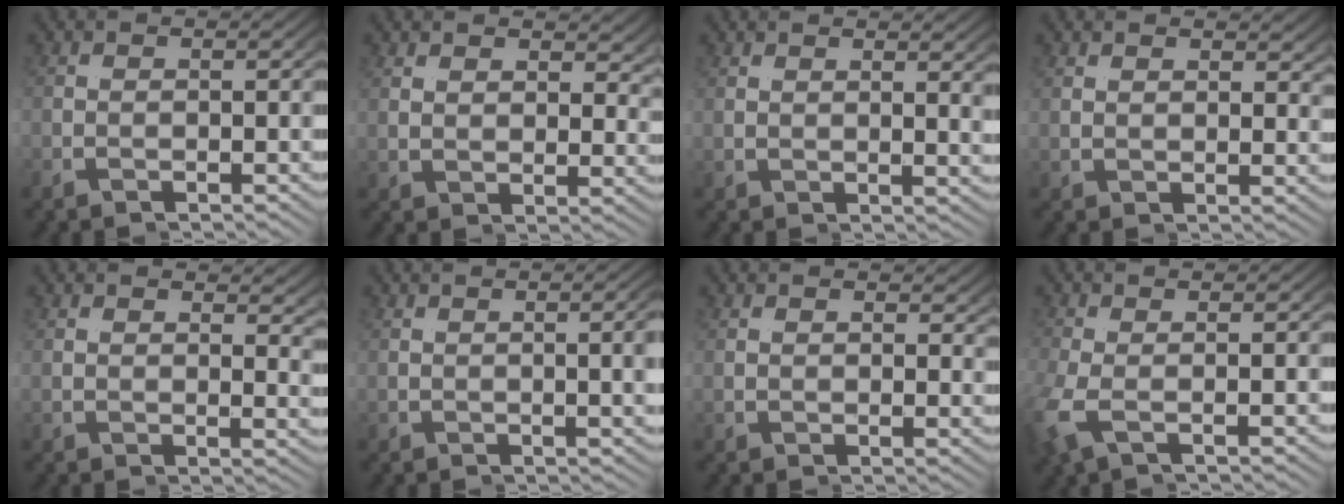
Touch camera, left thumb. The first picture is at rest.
{"total": 3.1, "force": [2.1, 1.0, 2.0], "torque": [-0.020, 0.007, 0.034]}
{"total": 2.3, "force": [1.7, -1.5, -0.2], "torque": [0.016, 0.015, 0.023]}
{"total": 2.0, "force": [1.7, 0.6, 1.0], "torque": [-0.006, 0.006, 0.027]}
{"total": 2.1, "force": [1.9, -0.8, 0.3], "torque": [0.006, 0.013, 0.027]}
{"total": 1.8, "force": [0.7, -1.4, 0.8], "torque": [0.001, 0.012, 0.011]}
{"total": 1.8, "force": [1.6, 0.3, 0.7], "torque": [-0.003, 0.006, 0.026]}
{"total": 0.9, "force": [-0.3, 0.1, 0.9], "torque": [-0.038, -0.006, -0.001]}